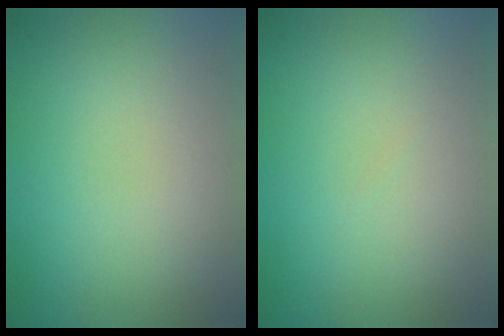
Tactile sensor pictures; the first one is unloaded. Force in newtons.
{"total": 0.0}